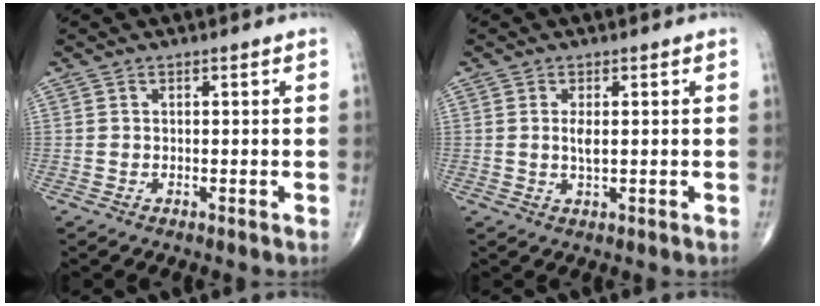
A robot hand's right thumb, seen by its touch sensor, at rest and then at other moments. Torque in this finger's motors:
{"motor_torque": [0.61, 0.43, 0.15, -0.36, 0.02]}